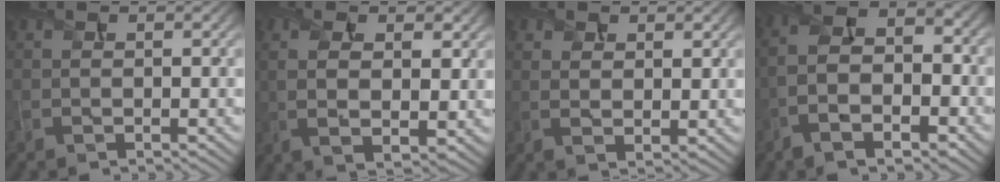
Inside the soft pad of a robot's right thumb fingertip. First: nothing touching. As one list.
[{"total": 7.5, "force": [1.5, 3.4, 6.5], "torque": [-0.139, -0.004, 0.024]}, {"total": 3.3, "force": [1.5, 1.9, 2.2], "torque": [-0.043, -0.005, 0.031]}, {"total": 9.8, "force": [-4.3, 5.1, 7.2], "torque": [-0.165, -0.017, -0.082]}]